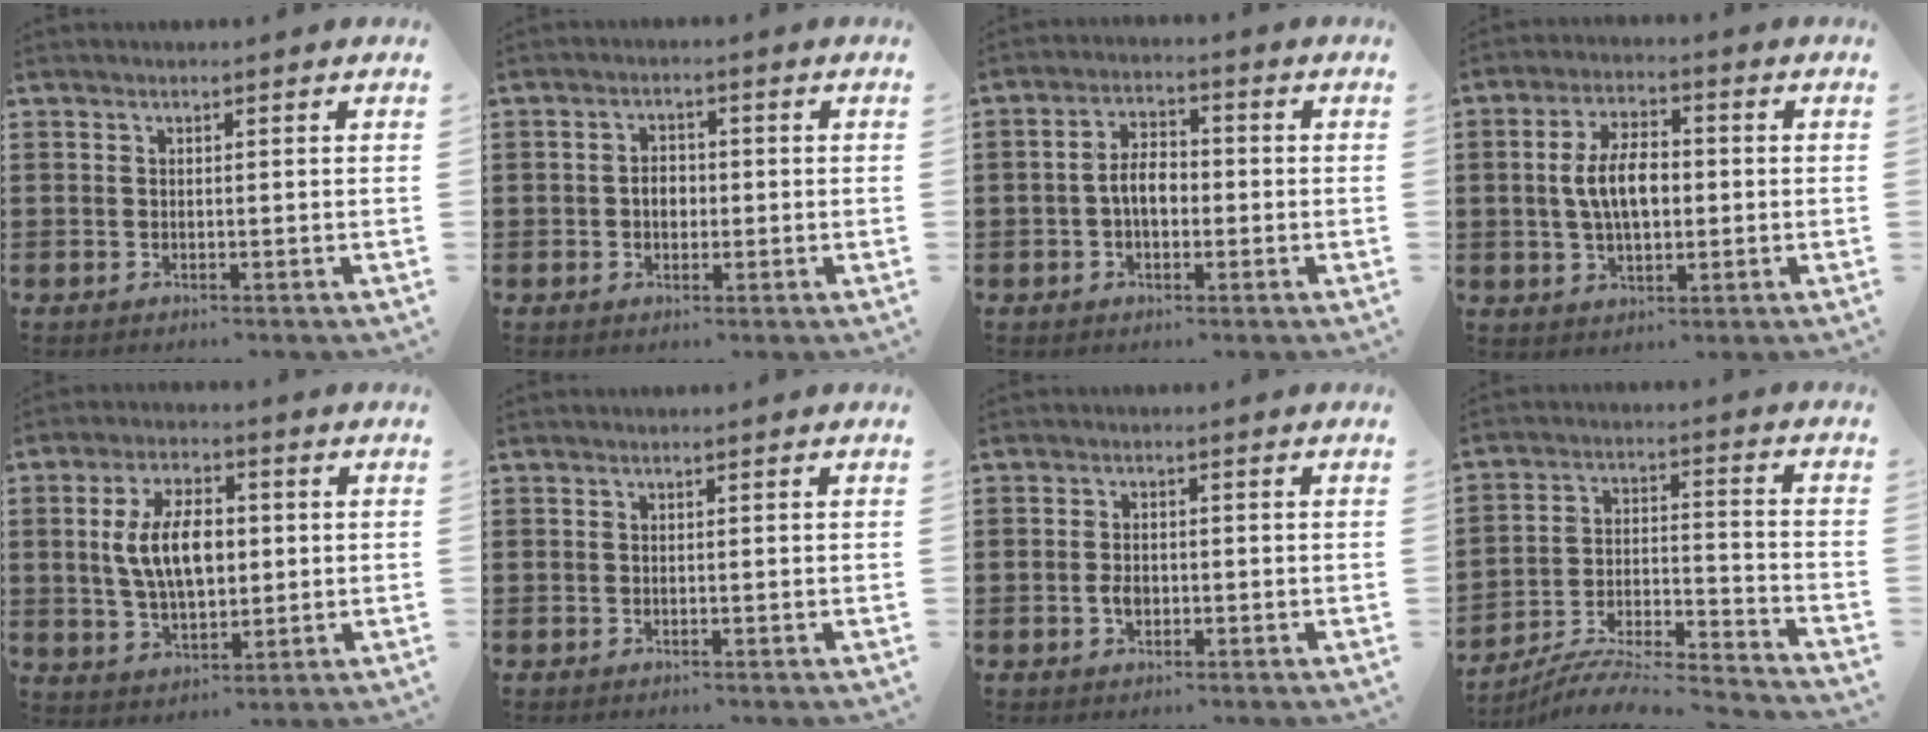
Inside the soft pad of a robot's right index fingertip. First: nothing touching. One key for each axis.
{"total": 2.7, "fx": -0.3, "fy": 1.9, "fz": 1.9, "tx": -0.038, "ty": 0.006, "tz": -0.009}
{"total": 4.8, "fx": -0.8, "fy": 2.7, "fz": 3.9, "tx": -0.079, "ty": 0.007, "tz": -0.018}
{"total": 7.6, "fx": 0.0, "fy": 3.8, "fz": 6.5, "tx": -0.129, "ty": 0.006, "tz": -0.006}
{"total": 9.2, "fx": 0.8, "fy": 4.9, "fz": 7.8, "tx": -0.148, "ty": 0.005, "tz": 0.007}
{"total": 0.0}
{"total": 2.3, "fx": -0.5, "fy": 1.3, "fz": 1.8, "tx": -0.035, "ty": 0.001, "tz": -0.009}
{"total": 6.6, "fx": -6.2, "fy": 0.6, "fz": 2.3, "tx": -0.044, "ty": -0.008, "tz": -0.125}